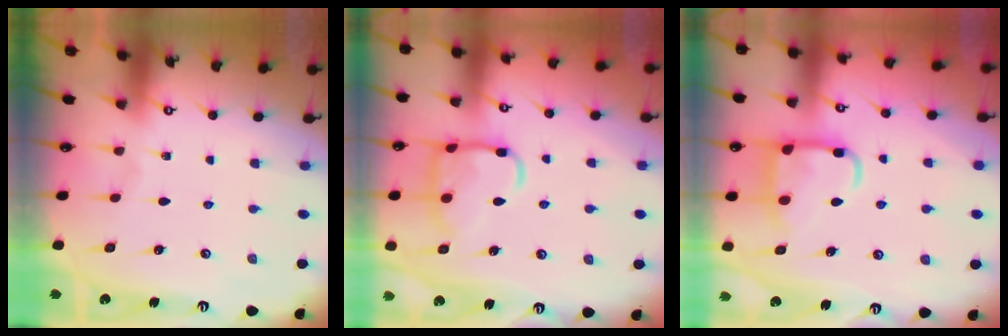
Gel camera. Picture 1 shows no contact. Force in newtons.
{"total": 14.0, "press": 14.0, "slide": 1.2}
{"total": 11.7, "press": 11.6, "slide": 1.5}